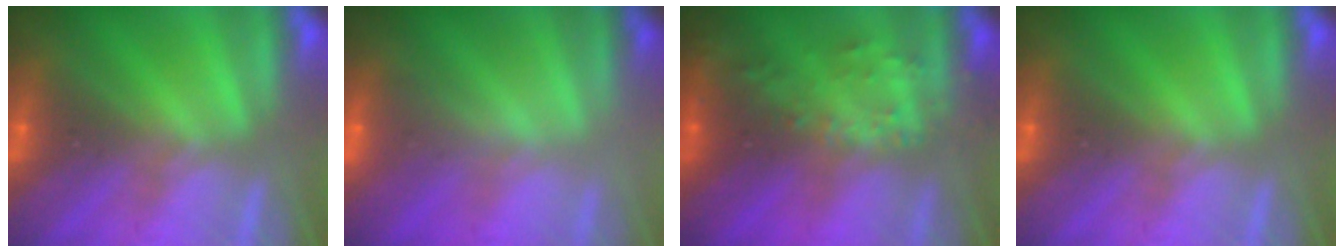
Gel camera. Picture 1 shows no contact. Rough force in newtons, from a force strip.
{"total": 2.2}
{"total": 2.7}
{"total": 0.0}